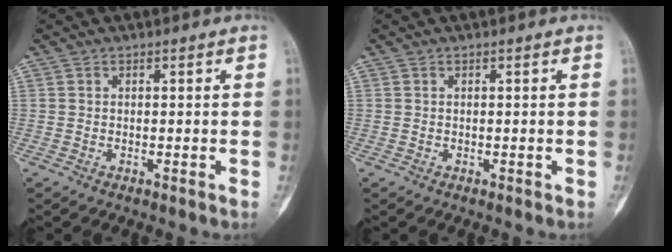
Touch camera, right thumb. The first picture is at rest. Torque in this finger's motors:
{"motor_torque": [0.10, -0.11, 0.32, -0.12, 0.03]}